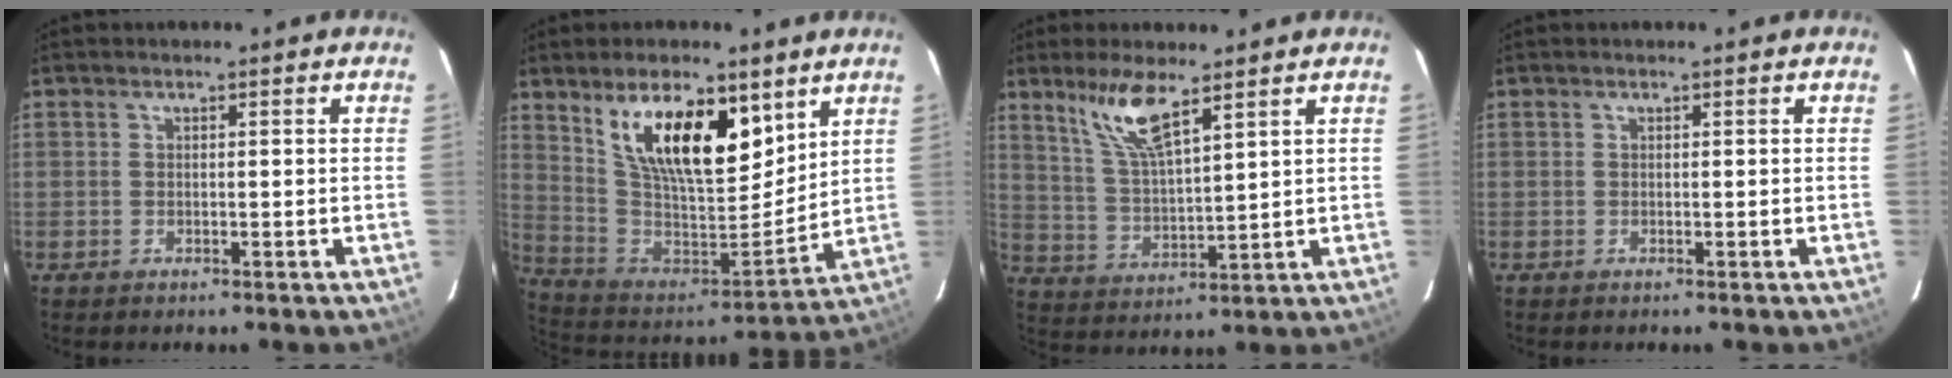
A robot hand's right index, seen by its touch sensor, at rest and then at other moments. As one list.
[{"total": 19.4, "force": [10.5, 7.9, 14.3], "torque": [-0.259, 0.005, 0.201]}, {"total": 9.2, "force": [6.2, 1.7, 6.6], "torque": [-0.131, 0.001, 0.132]}, {"total": 0.0}]